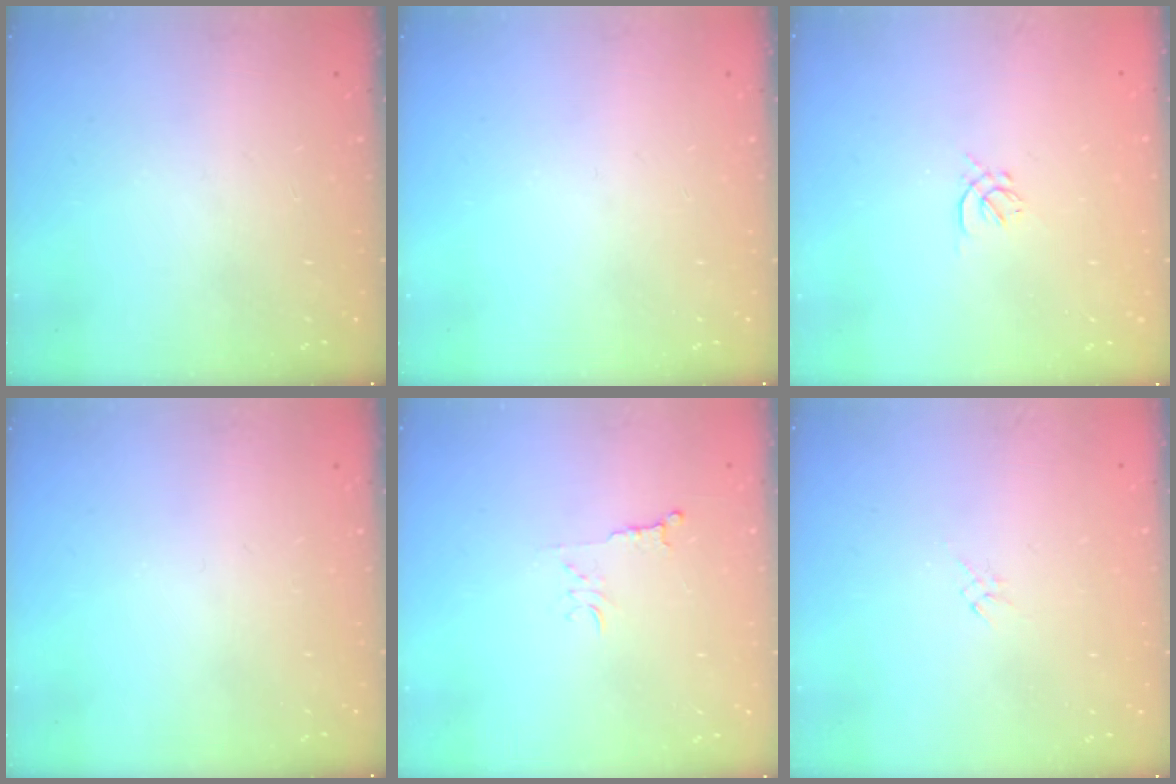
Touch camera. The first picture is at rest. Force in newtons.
{"total": 0.0}
{"total": 1.0, "press": 0.9, "slide": 0.4}
{"total": 0.0}
{"total": 3.9, "press": 3.8, "slide": 0.5}
{"total": 3.1, "press": 3.0, "slide": 0.7}